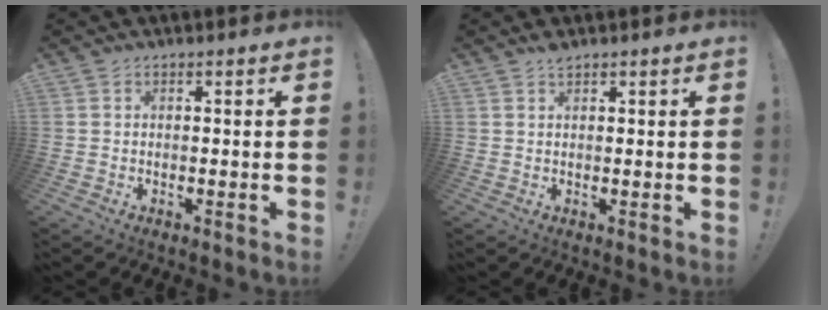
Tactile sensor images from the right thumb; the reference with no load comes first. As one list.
[{"total": 1.4, "force": [1.2, 0.4, 0.6], "torque": [-0.006, -0.003, 0.020]}]